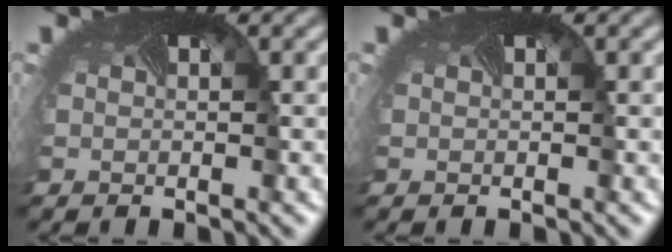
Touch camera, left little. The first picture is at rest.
{"total": 0.0}